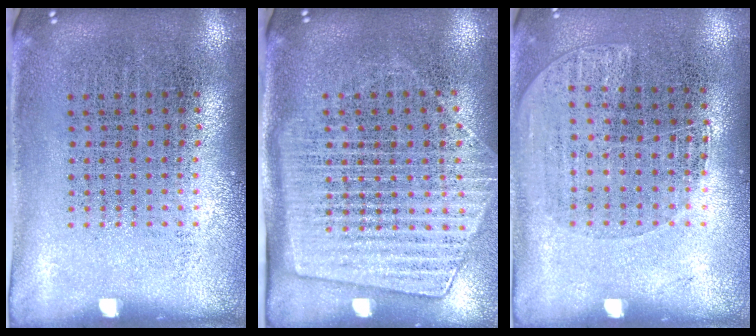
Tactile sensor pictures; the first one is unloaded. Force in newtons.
{"total": 1.9, "press": 1.6, "slide": 1.0}
{"total": 1.1, "press": 0.9, "slide": 0.6}